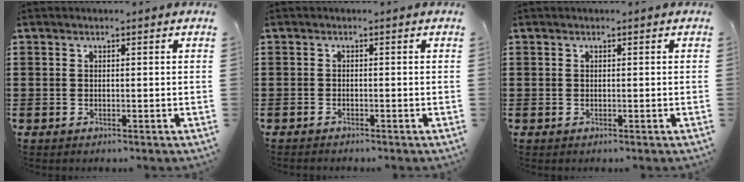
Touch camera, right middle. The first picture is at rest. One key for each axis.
{"total": 0.7, "fx": -0.7, "fy": 0.1, "fz": 0.1, "tx": -0.003, "ty": -0.005, "tz": -0.014}
{"total": 0.0}